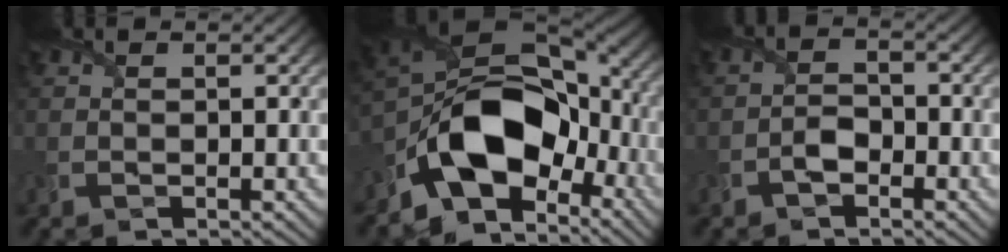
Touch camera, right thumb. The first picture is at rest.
{"total": 14.6, "force": [-5.7, 9.1, 9.9], "torque": [-0.180, -0.007, -0.123]}
{"total": 2.4, "force": [-1.5, 1.3, 1.3], "torque": [-0.024, 0.007, -0.033]}